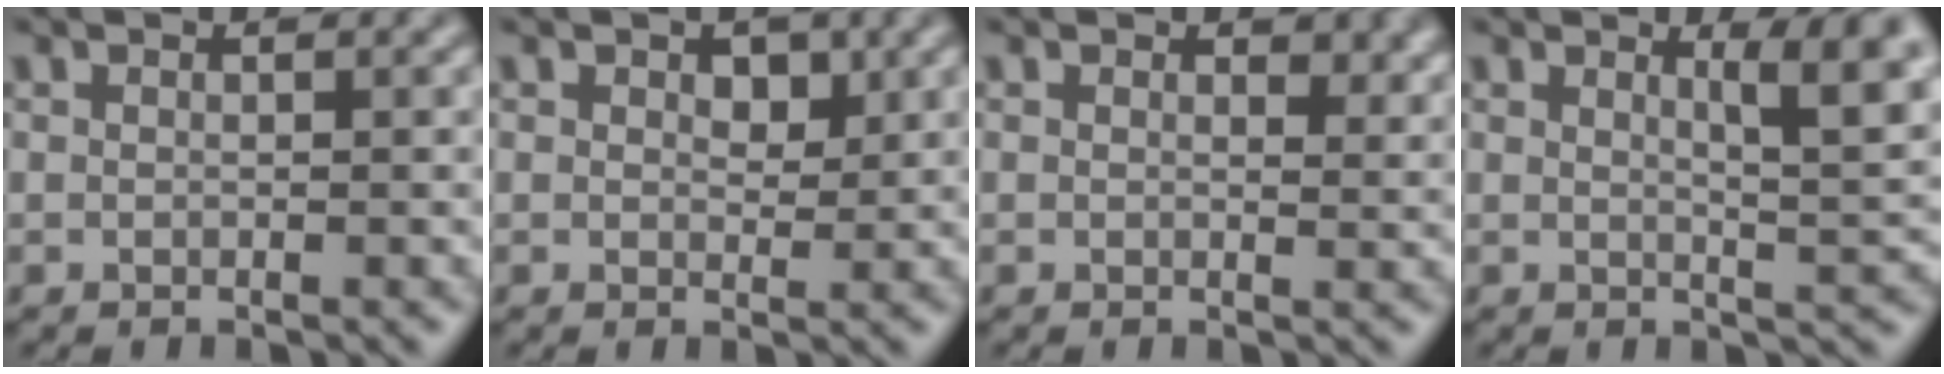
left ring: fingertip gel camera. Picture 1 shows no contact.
{"total": 1.8, "force": [0.7, 1.1, 1.2], "torque": [-0.014, -0.003, 0.011]}
{"total": 1.8, "force": [0.9, 1.0, 1.2], "torque": [-0.014, -0.005, 0.014]}
{"total": 5.4, "force": [2.1, 1.3, 4.8], "torque": [-0.053, -0.003, 0.031]}